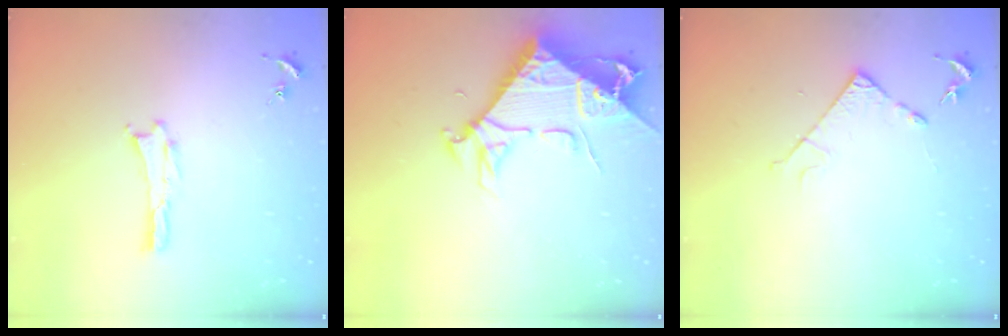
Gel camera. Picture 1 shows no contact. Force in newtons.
{"total": 8.4, "press": 8.3, "slide": 0.9}
{"total": 4.2, "press": 4.2, "slide": 0.5}